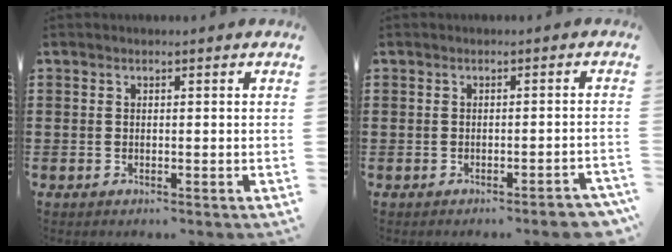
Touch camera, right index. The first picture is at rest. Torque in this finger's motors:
{"motor_torque": [-0.35, 0.37, -0.59, -0.21]}